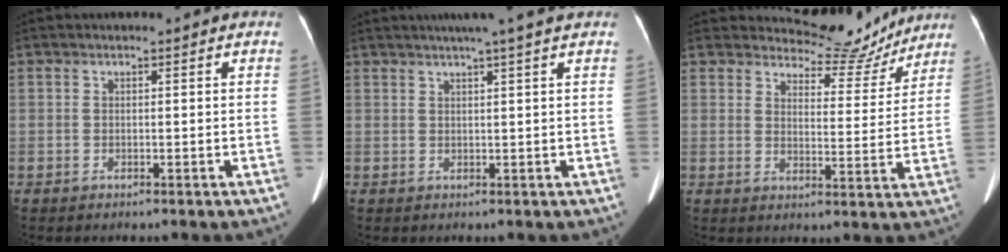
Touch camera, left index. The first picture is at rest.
{"total": 6.2, "force": [4.9, -1.2, 3.6], "torque": [-0.051, 0.020, 0.065]}
{"total": 9.3, "force": [8.9, 2.6, 0.4], "torque": [-0.001, -0.012, 0.111]}